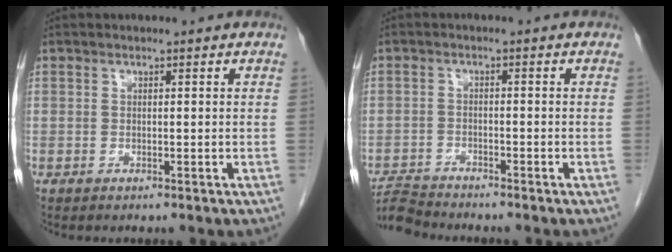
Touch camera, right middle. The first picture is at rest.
{"total": 4.2, "force": [-4.2, -0.2, -0.1], "torque": [0.008, -0.011, -0.079]}